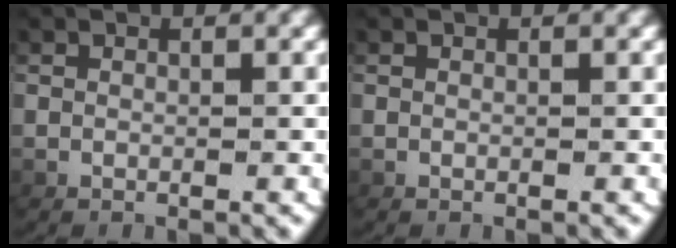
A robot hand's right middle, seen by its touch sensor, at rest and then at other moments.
{"total": 0.0}